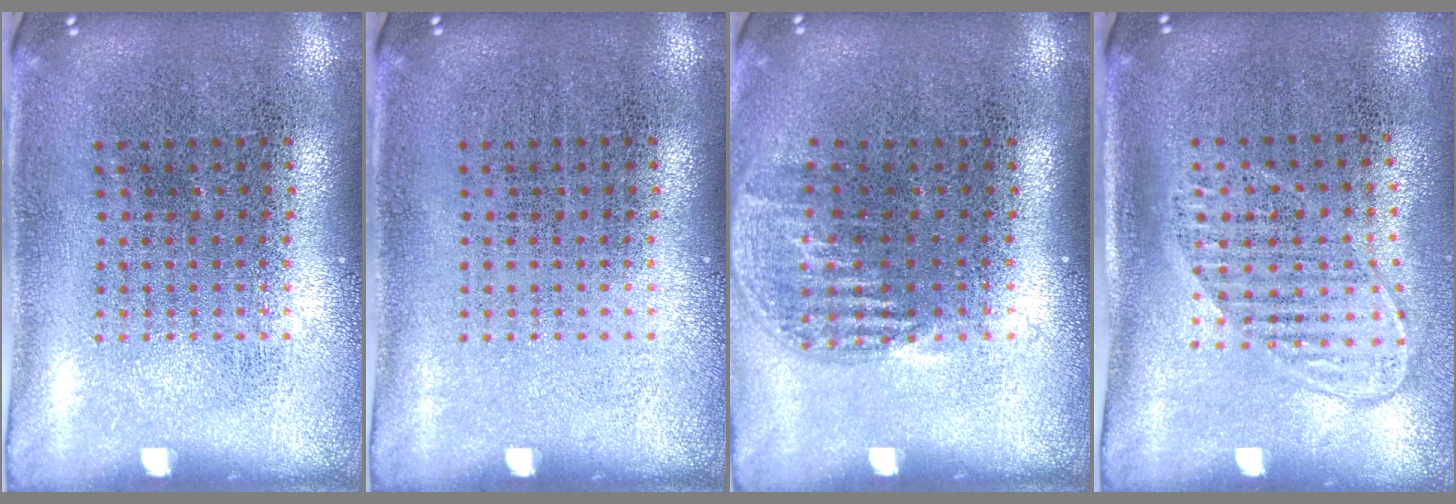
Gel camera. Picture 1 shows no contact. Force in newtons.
{"total": 0.0}
{"total": 1.1, "press": 1.0, "slide": 0.6}
{"total": 1.5, "press": 1.2, "slide": 0.8}